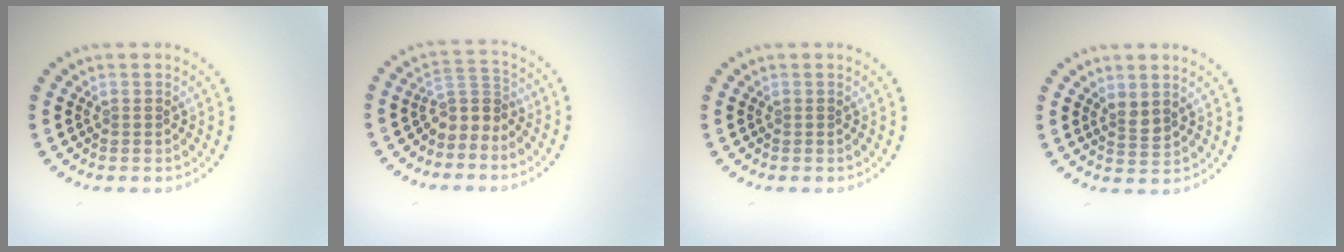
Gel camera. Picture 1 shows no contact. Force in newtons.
{"total": 2.5, "press": 1.7, "slide": 1.9}
{"total": 0.0}
{"total": 1.5, "press": 1.4, "slide": 0.7}